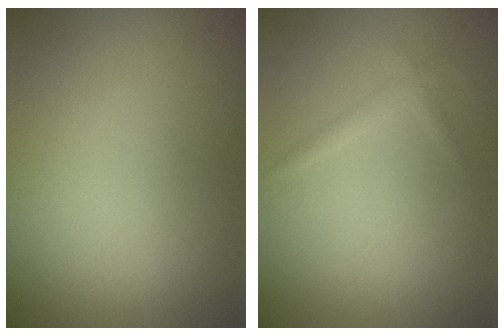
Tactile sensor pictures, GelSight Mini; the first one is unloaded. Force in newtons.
{"total": 0.9, "press": 0.9, "slide": 0.1}